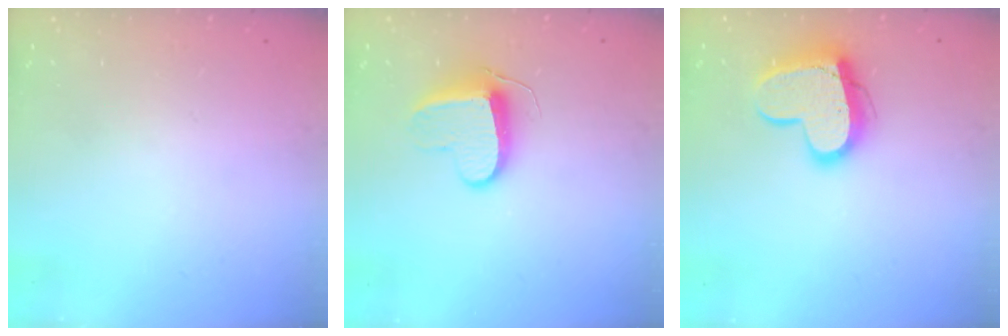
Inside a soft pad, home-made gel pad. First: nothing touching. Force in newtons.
{"total": 9.7, "press": 9.7, "slide": 0.4}
{"total": 14.0, "press": 14.0, "slide": 0.6}